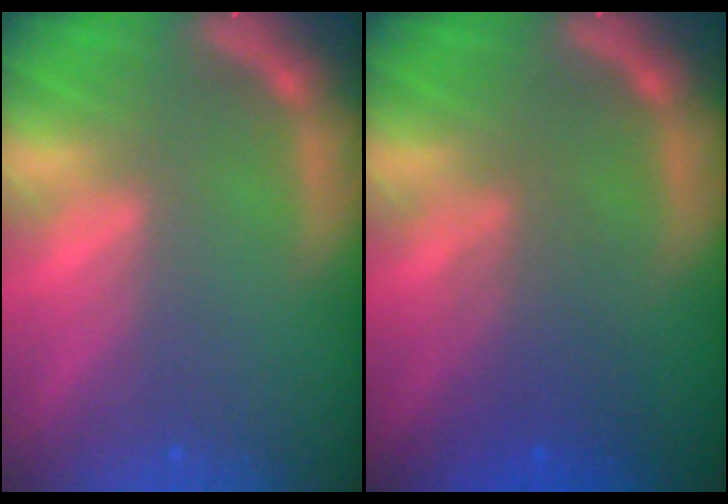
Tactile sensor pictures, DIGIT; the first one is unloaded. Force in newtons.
{"total": 3.6}